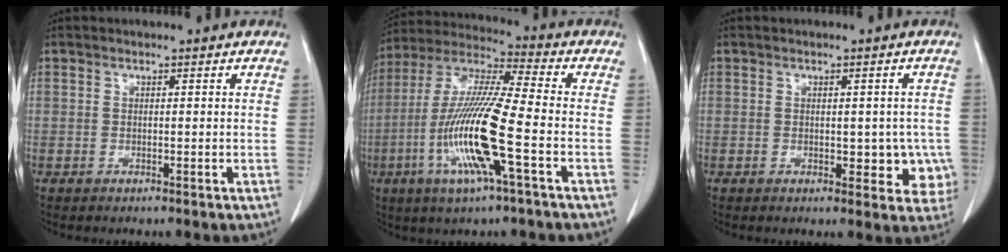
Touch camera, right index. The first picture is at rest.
{"total": 15.7, "force": [-4.6, 0.4, 15.0], "torque": [-0.313, -0.013, -0.096]}
{"total": 5.3, "force": [-0.7, 3.2, 4.1], "torque": [-0.027, 0.007, -0.004]}